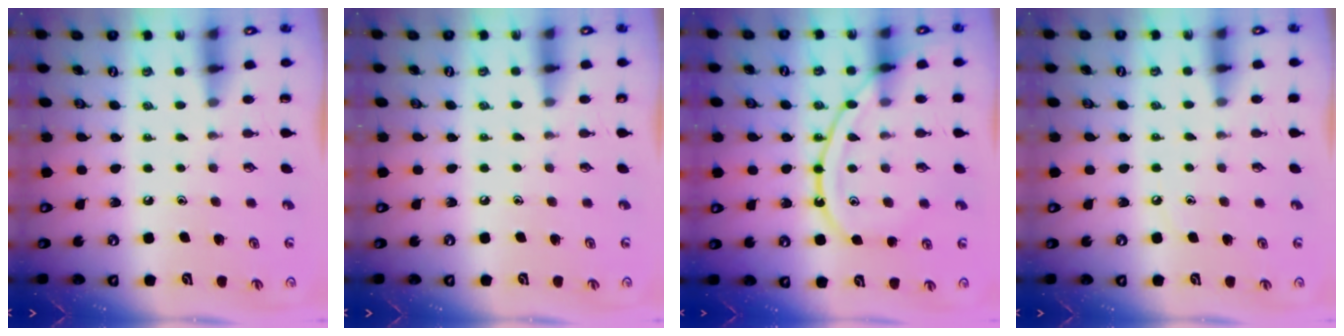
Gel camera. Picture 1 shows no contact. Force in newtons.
{"total": 3.2, "press": 3.2, "slide": 0.6}
{"total": 11.9, "press": 11.9, "slide": 1.4}
{"total": 4.5, "press": 4.5, "slide": 0.8}